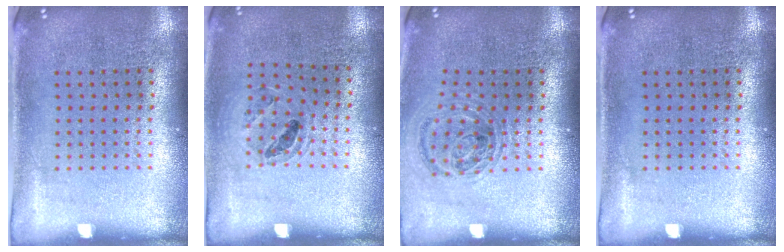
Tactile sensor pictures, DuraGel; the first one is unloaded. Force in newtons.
{"total": 0.9, "press": 0.9, "slide": 0.1}
{"total": 0.9, "press": 0.9, "slide": 0.2}
{"total": 0.0}